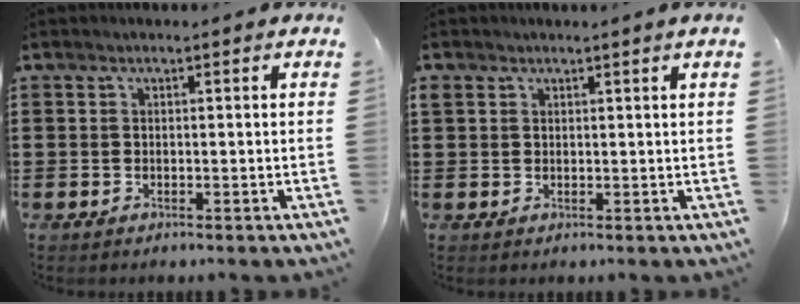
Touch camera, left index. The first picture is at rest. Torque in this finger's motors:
{"motor_torque": [1.01, -1.13, 0.52, 0.16]}